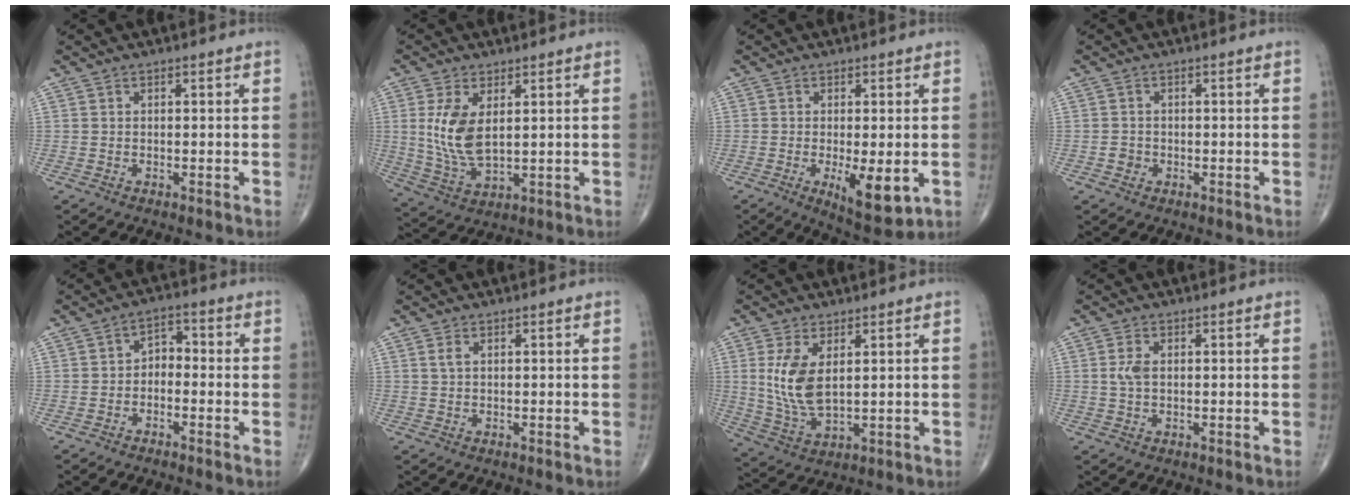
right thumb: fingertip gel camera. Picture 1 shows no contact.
{"total": 9.7, "force": [2.0, 4.9, 8.1], "torque": [-0.165, -0.015, 0.052]}
{"total": 8.3, "force": [-2.0, 2.8, 7.5], "torque": [-0.108, -0.022, -0.024]}
{"total": 1.5, "force": [-0.5, 1.3, 0.4], "torque": [0.001, 0.006, -0.010]}
{"total": 3.9, "force": [-1.3, 2.7, 2.5], "torque": [-0.024, 0.030, -0.034]}
{"total": 1.3, "force": [0.5, 0.6, 1.0], "torque": [-0.025, 0.008, 0.013]}
{"total": 9.4, "force": [2.1, 4.7, 7.9], "torque": [-0.161, -0.015, 0.054]}
{"total": 2.7, "force": [0.3, 1.5, 2.2], "torque": [-0.052, 0.002, 0.005]}